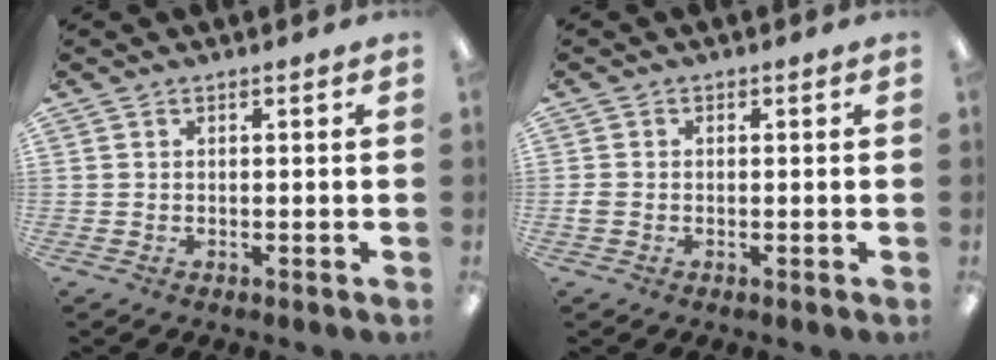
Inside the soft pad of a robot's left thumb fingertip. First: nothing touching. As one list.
[{"total": 1.3, "force": [-0.4, 1.1, 0.6], "torque": [-0.009, 0.004, -0.007]}]